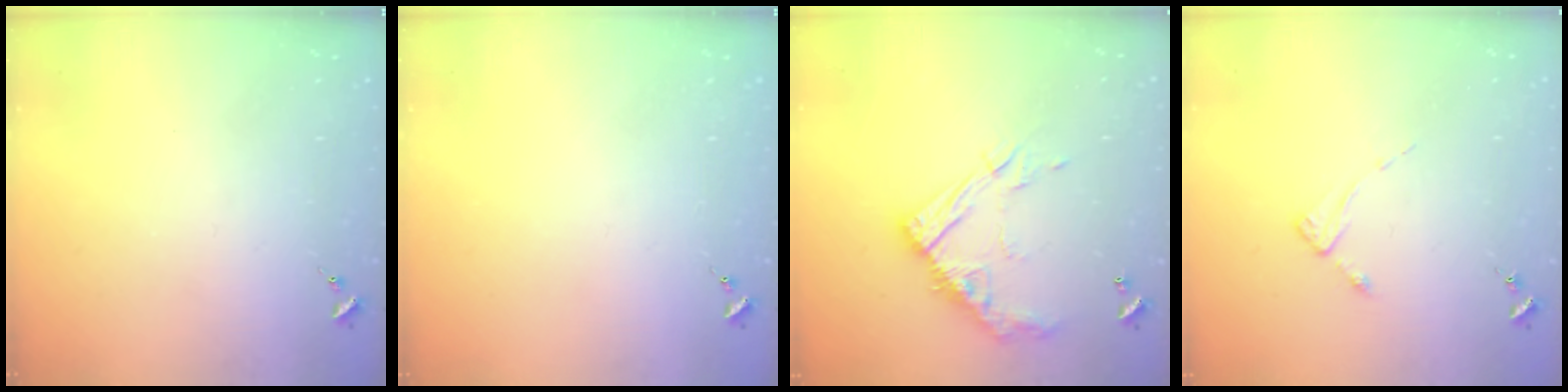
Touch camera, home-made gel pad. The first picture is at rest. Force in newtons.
{"total": 0.0}
{"total": 12.5, "press": 12.5, "slide": 1.0}
{"total": 2.6, "press": 2.6, "slide": 0.3}